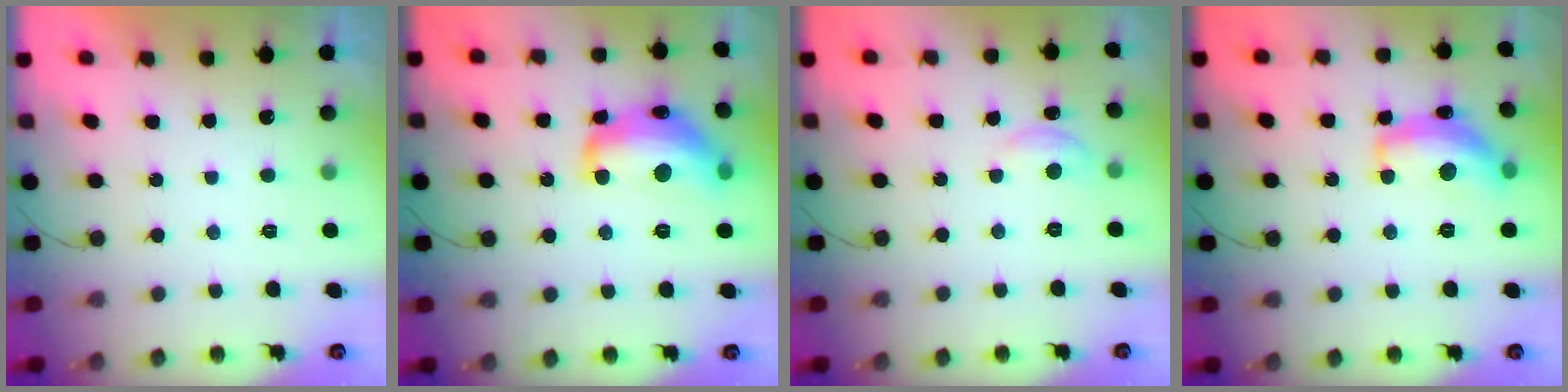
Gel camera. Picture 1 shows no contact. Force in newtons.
{"total": 16.4, "press": 16.4, "slide": 1.0}
{"total": 5.2, "press": 5.2, "slide": 0.6}
{"total": 14.1, "press": 14.1, "slide": 0.5}